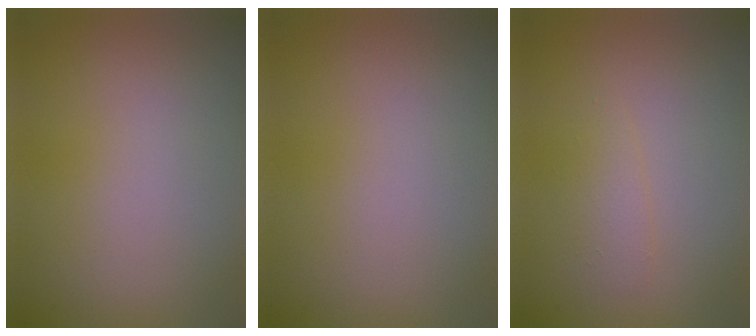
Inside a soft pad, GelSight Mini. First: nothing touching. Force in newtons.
{"total": 0.0}
{"total": 1.2, "press": 1.2, "slide": 0.1}